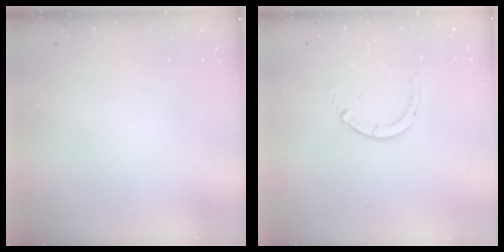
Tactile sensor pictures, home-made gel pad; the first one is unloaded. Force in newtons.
{"total": 0.0}